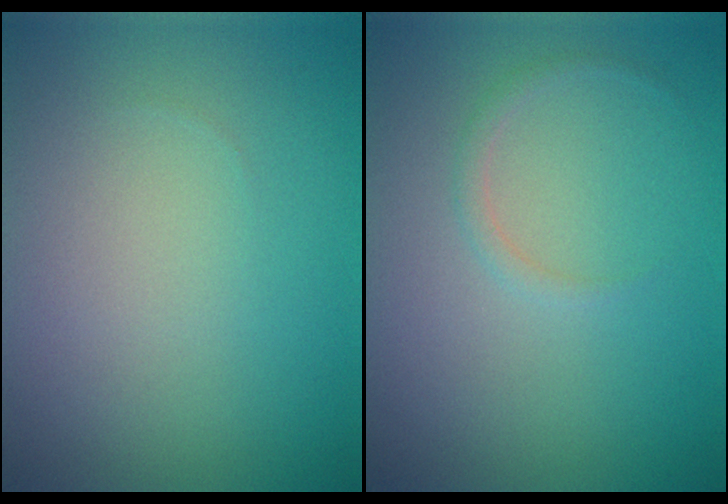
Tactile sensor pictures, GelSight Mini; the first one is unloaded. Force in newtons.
{"total": 0.8, "press": 0.8, "slide": 0.1}